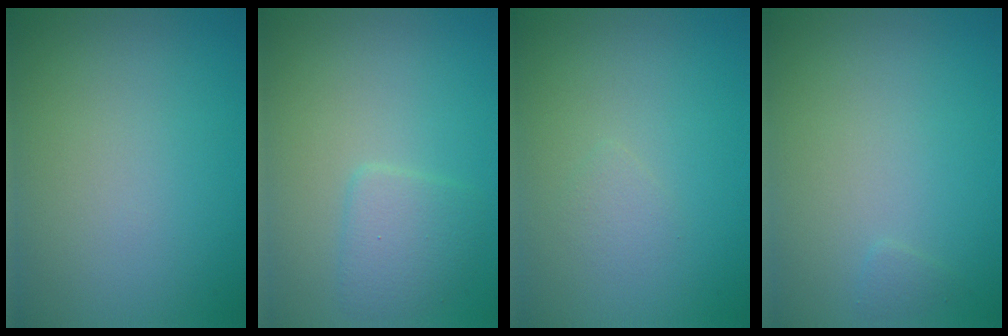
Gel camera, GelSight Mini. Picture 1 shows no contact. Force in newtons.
{"total": 2.3, "press": 2.3, "slide": 0.1}
{"total": 0.8, "press": 0.8, "slide": 0.0}
{"total": 0.5, "press": 0.5, "slide": 0.0}